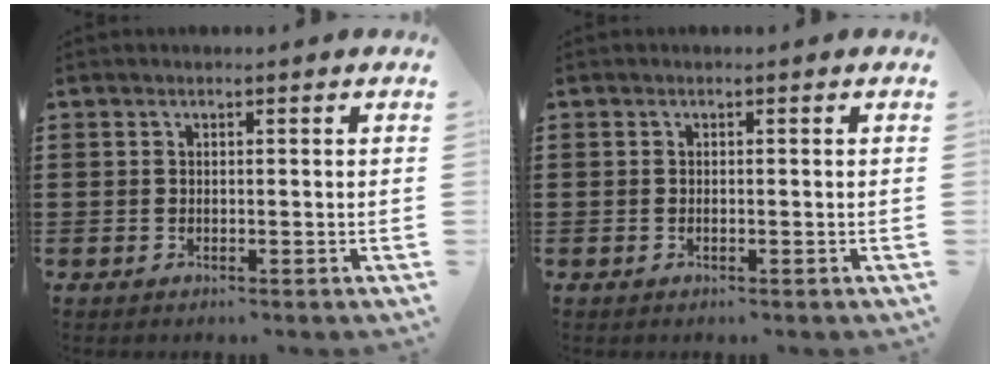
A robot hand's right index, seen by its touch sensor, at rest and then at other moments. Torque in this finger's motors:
{"motor_torque": [0.53, 0.50, 0.06, 0.00]}